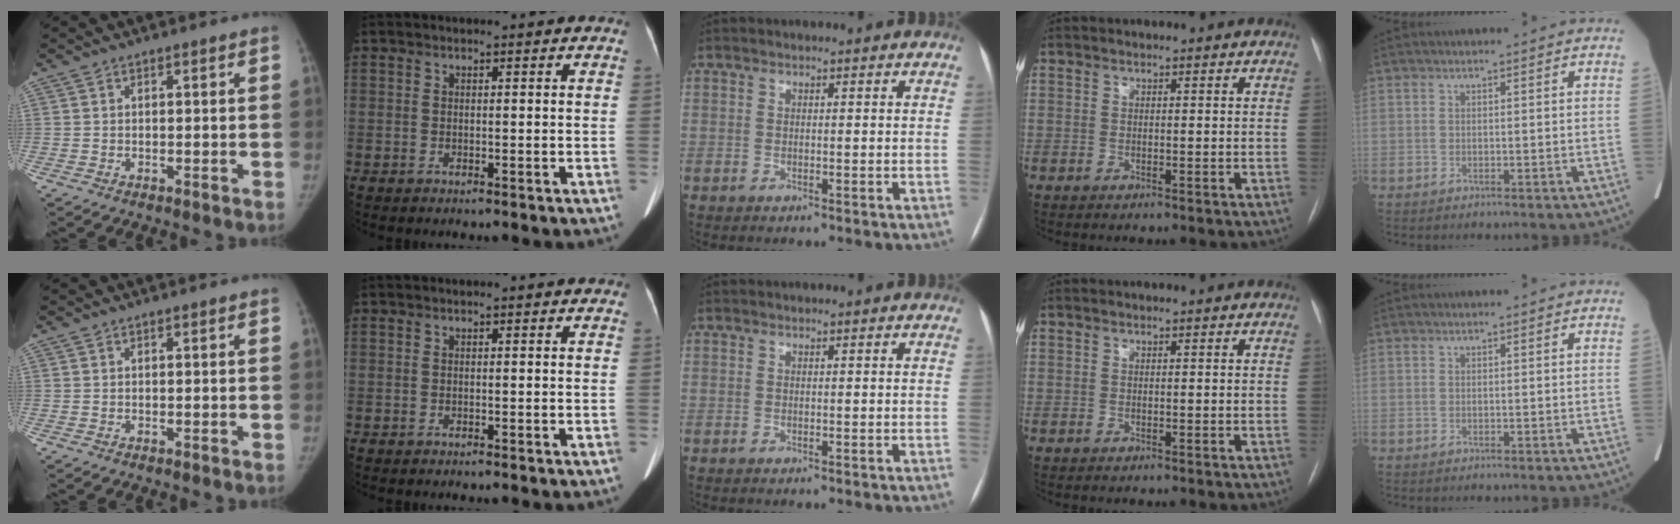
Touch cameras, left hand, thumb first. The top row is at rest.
{}